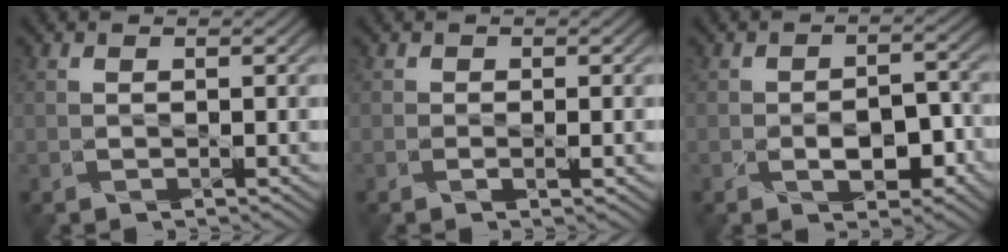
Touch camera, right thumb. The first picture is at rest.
{"total": 1.1, "force": [-0.7, 0.5, 0.7], "torque": [-0.010, -0.009, -0.013]}
{"total": 5.2, "force": [-2.4, 3.1, 3.4], "torque": [-0.038, 0.000, -0.041]}